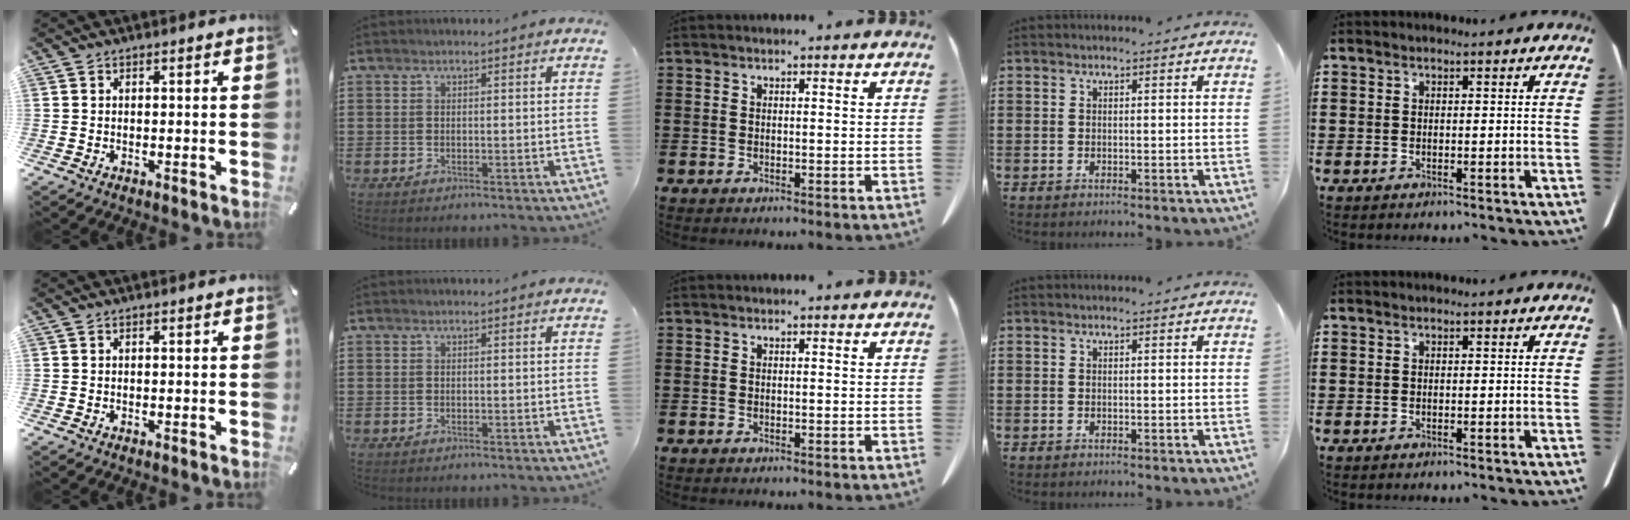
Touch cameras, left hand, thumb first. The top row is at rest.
{}